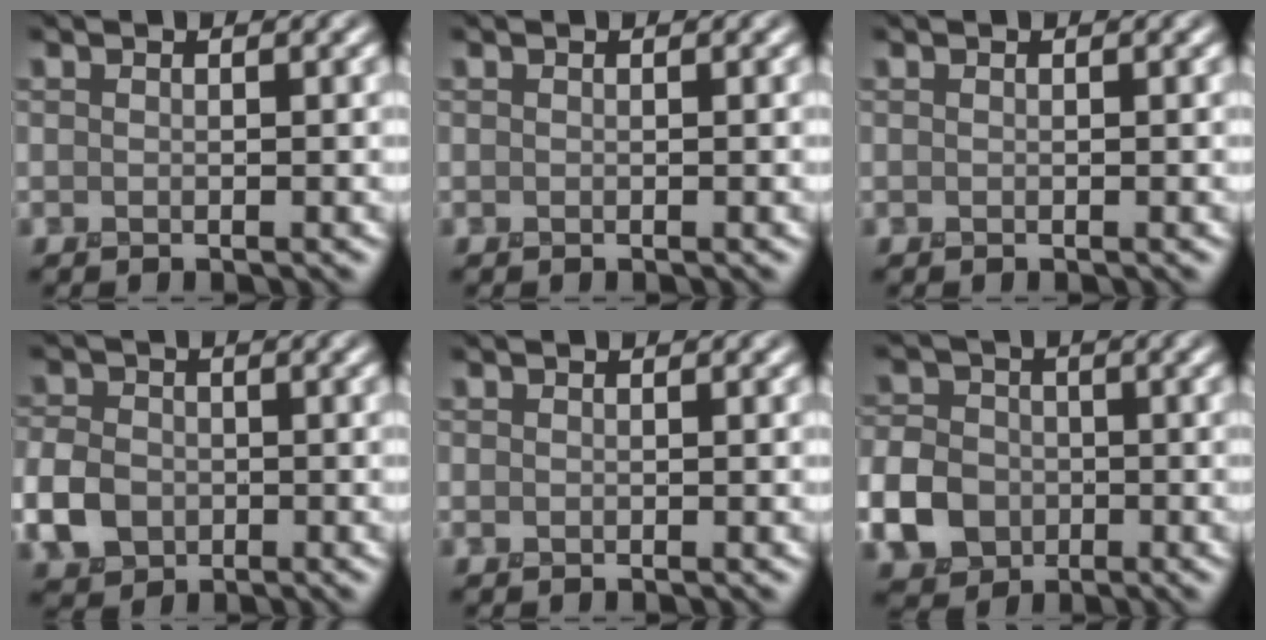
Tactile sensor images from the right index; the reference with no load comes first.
{"total": 0.0}
{"total": 0.0}
{"total": 3.8, "force": [-1.1, 3.0, 1.9], "torque": [-0.047, 0.001, -0.030]}
{"total": 0.0}
{"total": 6.8, "force": [-2.2, 5.7, 3.0], "torque": [-0.063, -0.010, -0.068]}